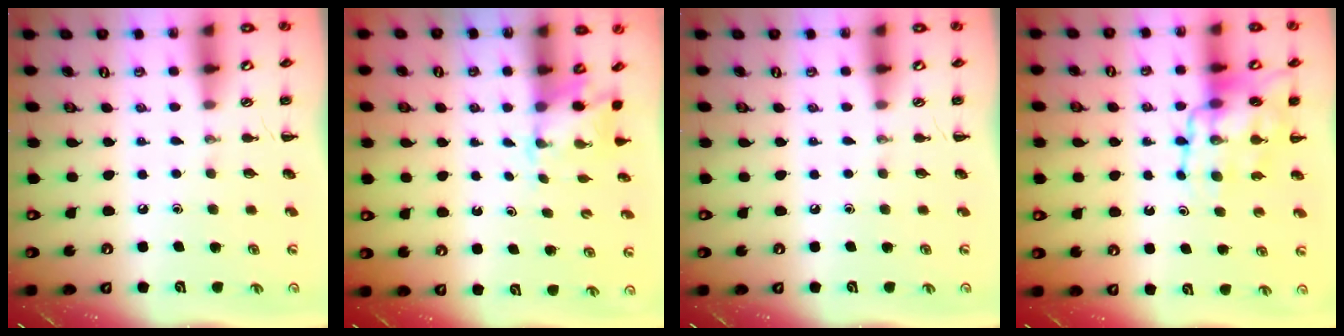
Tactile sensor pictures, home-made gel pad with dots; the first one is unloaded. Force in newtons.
{"total": 1.7, "press": 1.5, "slide": 0.6}
{"total": 0.0}
{"total": 13.1, "press": 12.8, "slide": 2.8}